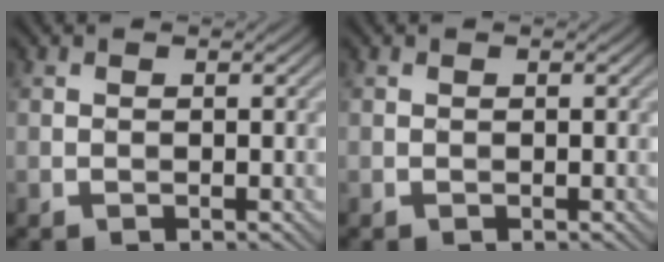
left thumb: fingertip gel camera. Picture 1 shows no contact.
{"total": 0.0}